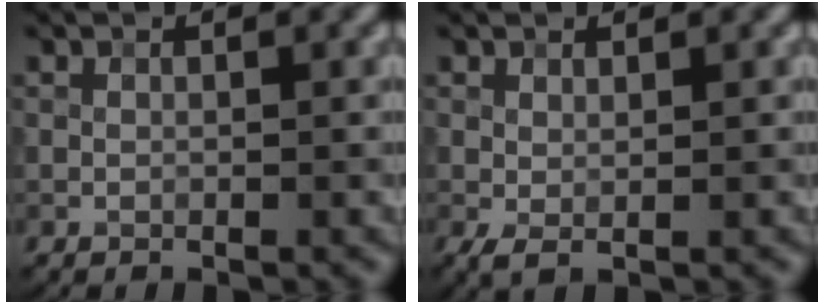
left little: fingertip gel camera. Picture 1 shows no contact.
{"total": 0.9, "force": [0.3, 0.3, 0.8], "torque": [-0.025, 0.002, 0.009]}